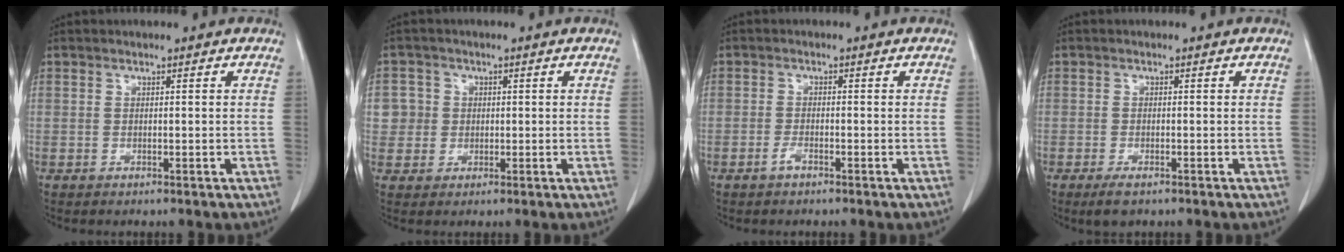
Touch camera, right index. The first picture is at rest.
{"total": 4.2, "force": [0.6, 4.1, 0.1], "torque": [0.012, 0.009, 0.012]}
{"total": 1.5, "force": [-1.0, 0.3, 1.0], "torque": [-0.022, 0.000, -0.020]}
{"total": 2.5, "force": [-1.7, 0.7, 1.8], "torque": [-0.036, -0.005, -0.026]}